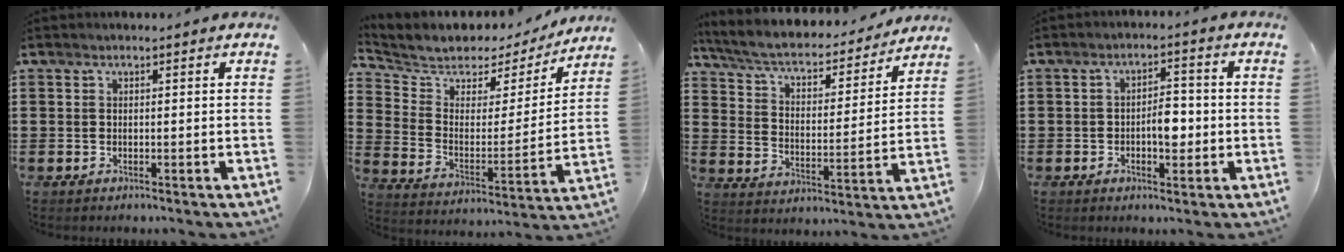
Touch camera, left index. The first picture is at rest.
{"total": 5.2, "force": [4.6, 2.4, 0.5], "torque": [-0.050, -0.036, 0.075]}
{"total": 5.1, "force": [4.4, 1.2, 2.5], "torque": [-0.069, -0.032, 0.068]}
{"total": 4.3, "force": [-0.9, 2.0, 3.7], "torque": [-0.053, 0.000, -0.022]}